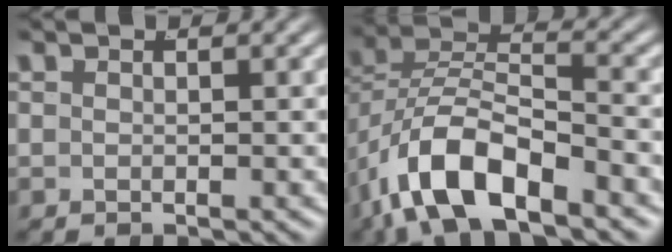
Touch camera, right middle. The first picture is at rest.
{"total": 6.9, "force": [-2.3, 4.1, 5.0], "torque": [-0.117, -0.023, -0.032]}